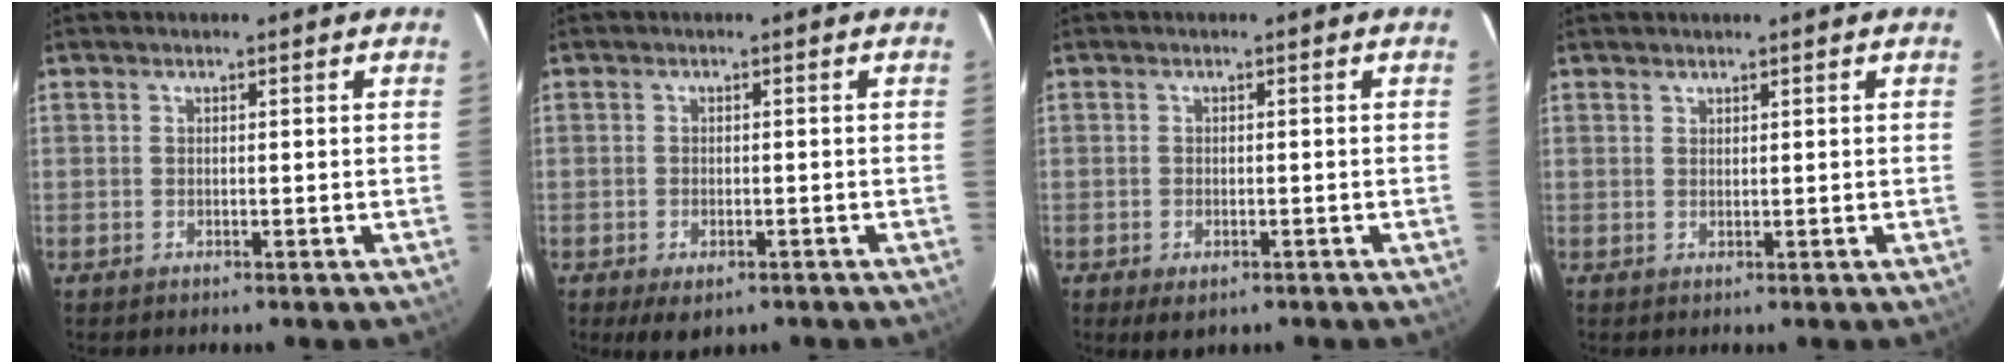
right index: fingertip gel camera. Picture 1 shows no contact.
{"total": 4.6, "force": [-2.8, 2.4, 2.8], "torque": [-0.059, -0.018, -0.041]}
{"total": 3.0, "force": [-1.7, 1.7, 1.9], "torque": [-0.035, -0.010, -0.024]}
{"total": 0.6, "force": [0.6, 0.2, 0.0], "torque": [-0.001, 0.002, 0.012]}